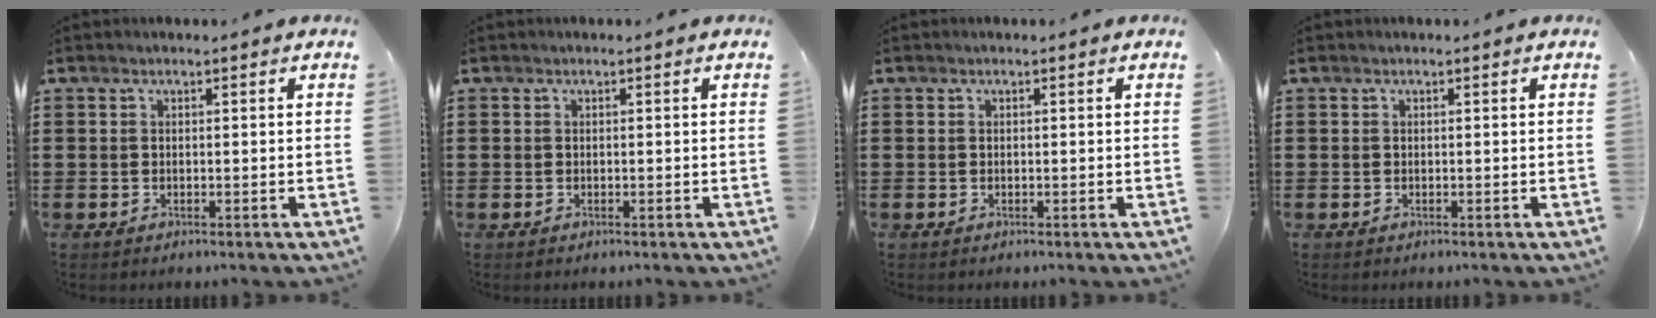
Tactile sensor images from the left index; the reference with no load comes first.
{"total": 0.0}
{"total": 0.0}
{"total": 0.0}